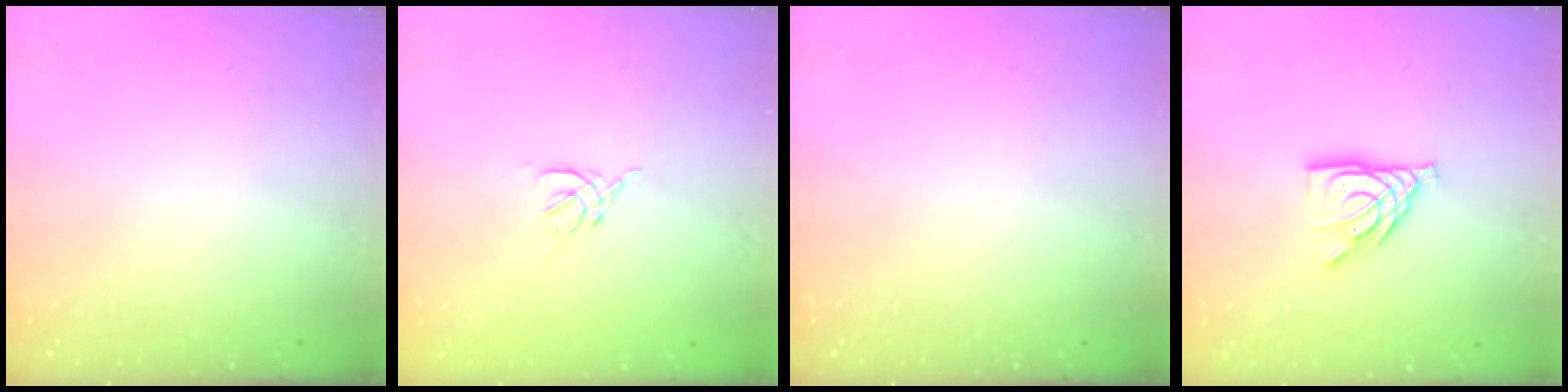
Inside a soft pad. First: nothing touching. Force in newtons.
{"total": 1.6, "press": 1.5, "slide": 0.6}
{"total": 0.0}
{"total": 9.1, "press": 9.1, "slide": 0.8}